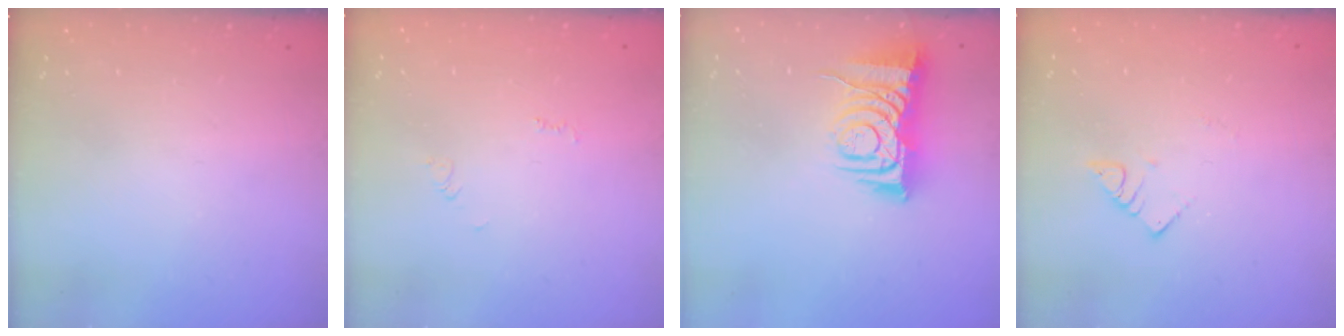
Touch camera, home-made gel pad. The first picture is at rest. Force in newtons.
{"total": 2.5, "press": 2.5, "slide": 0.4}
{"total": 8.7, "press": 8.7, "slide": 1.0}
{"total": 2.4, "press": 2.3, "slide": 0.5}